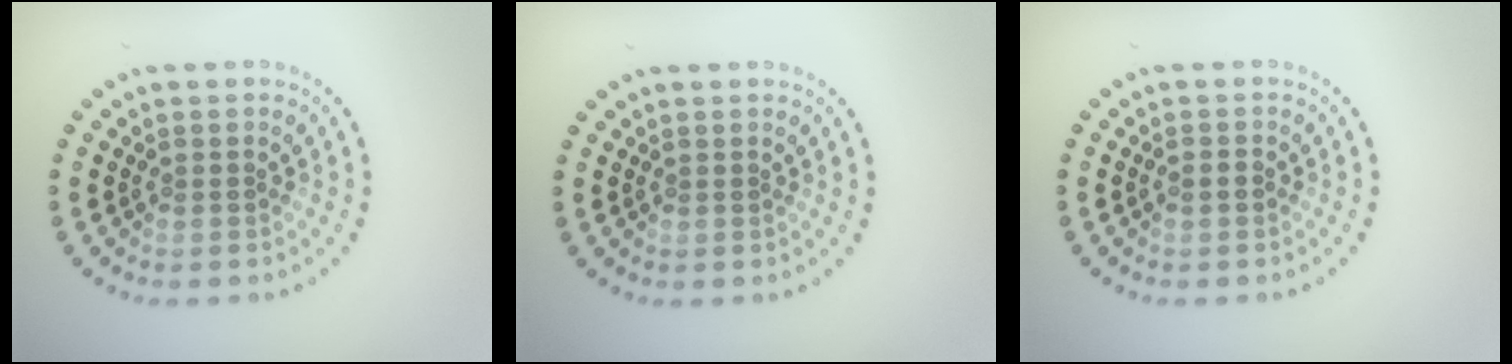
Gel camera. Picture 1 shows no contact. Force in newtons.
{"total": 0.0}
{"total": 1.4, "press": 1.4, "slide": 0.1}